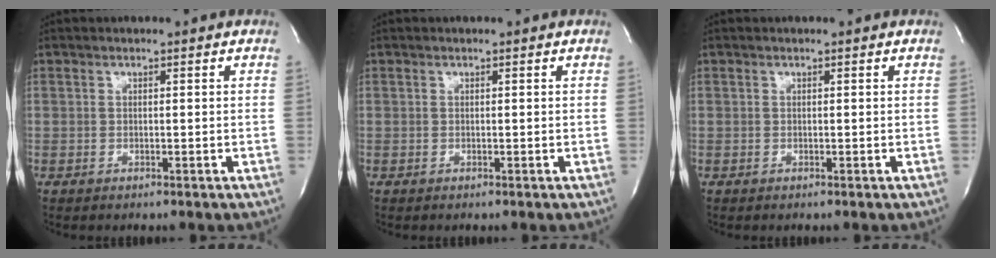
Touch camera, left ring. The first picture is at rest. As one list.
[{"total": 0.0}, {"total": 0.0}]